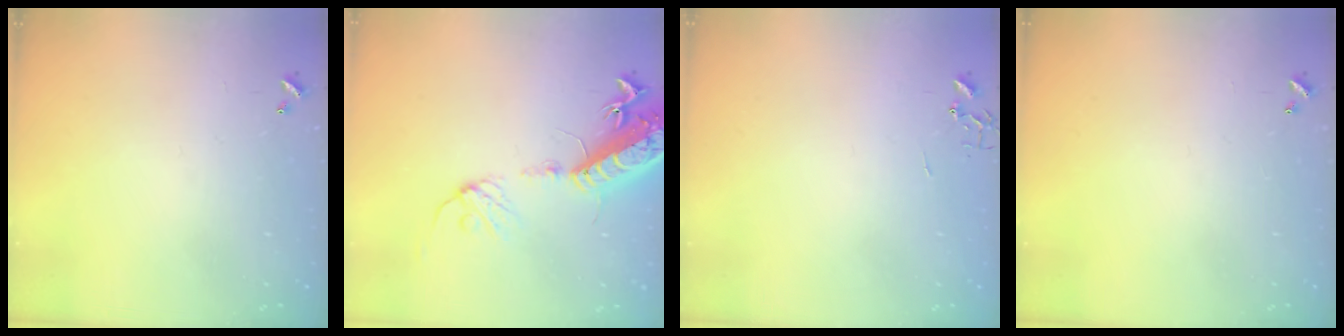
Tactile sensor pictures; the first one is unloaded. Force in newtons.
{"total": 17.9, "press": 17.4, "slide": 4.2}
{"total": 0.0}
{"total": 0.0}